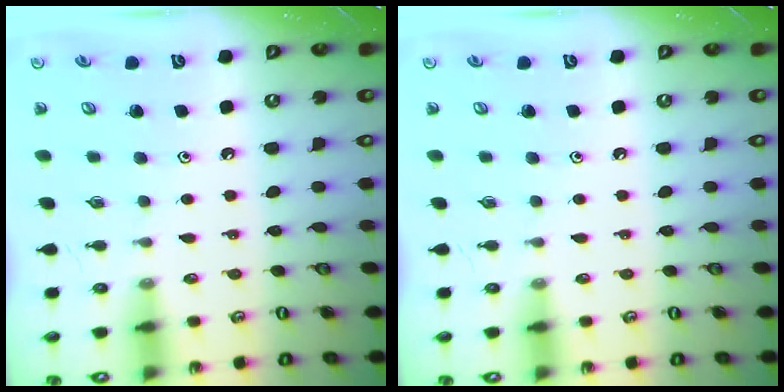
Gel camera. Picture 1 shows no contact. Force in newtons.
{"total": 0.0}